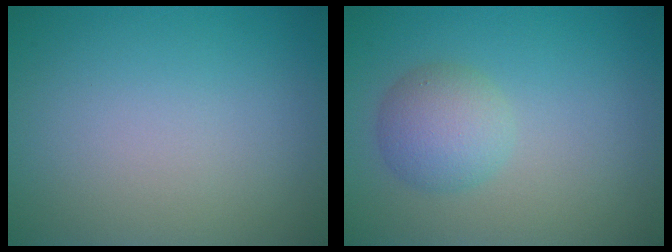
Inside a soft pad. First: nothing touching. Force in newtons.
{"total": 3.3, "press": 3.3, "slide": 0.2}